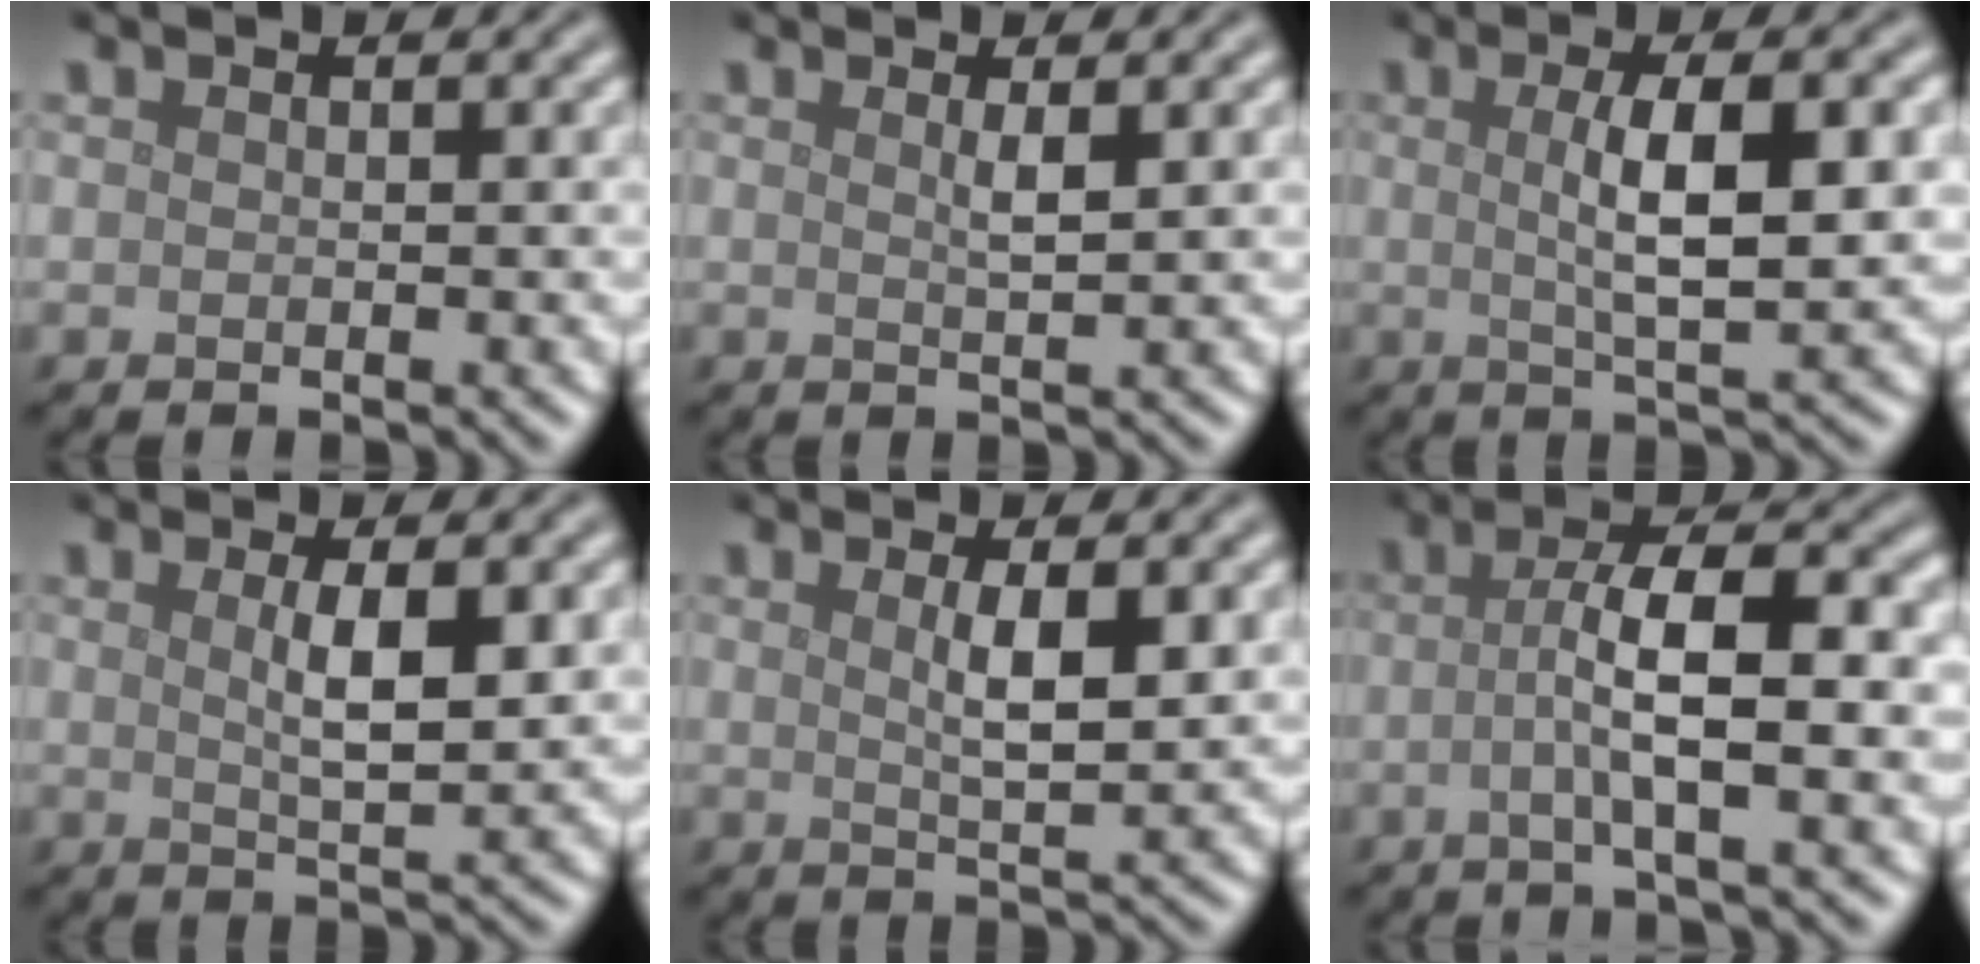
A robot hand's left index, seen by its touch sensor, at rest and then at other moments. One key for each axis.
{"total": 1.4, "fx": 0.6, "fy": 0.2, "fz": 1.2, "tx": -0.020, "ty": -0.001, "tz": 0.007}
{"total": 5.9, "fx": 0.7, "fy": 1.5, "fz": 5.7, "tx": -0.093, "ty": 0.006, "tz": 0.013}
{"total": 3.6, "fx": 0.8, "fy": 0.9, "fz": 3.4, "tx": -0.059, "ty": -0.002, "tz": 0.016}
{"total": 3.3, "fx": 0.9, "fy": 0.8, "fz": 3.1, "tx": -0.053, "ty": -0.002, "tz": 0.017}
{"total": 5.9, "fx": -0.4, "fy": 1.3, "fz": 5.8, "tx": -0.097, "ty": 0.014, "tz": -0.013}